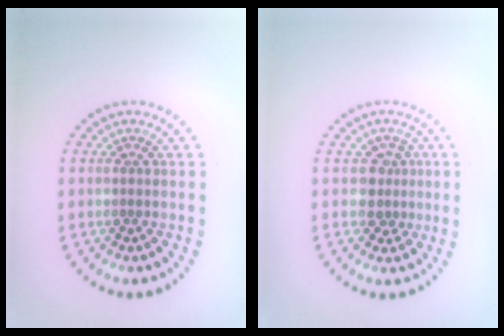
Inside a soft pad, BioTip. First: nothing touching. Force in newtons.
{"total": 2.2, "press": 1.8, "slide": 1.3}